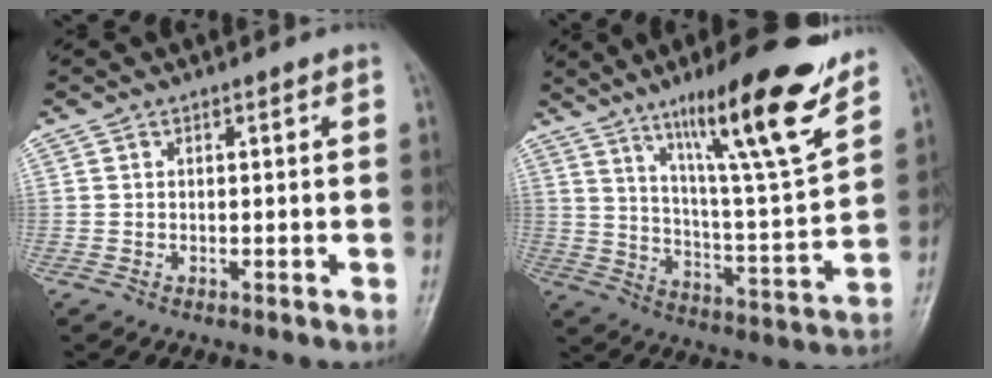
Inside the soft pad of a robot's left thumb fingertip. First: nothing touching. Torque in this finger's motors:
{"motor_torque": [0.46, 0.28, 1.52, -1.25, 0.15]}